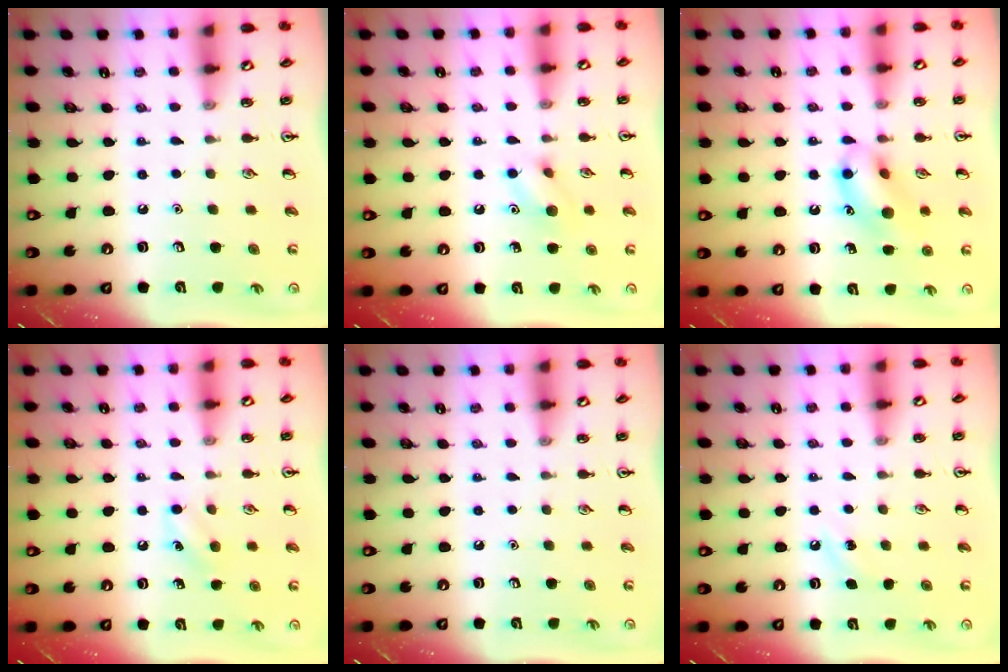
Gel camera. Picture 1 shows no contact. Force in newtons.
{"total": 7.5, "press": 7.4, "slide": 0.6}
{"total": 12.7, "press": 12.6, "slide": 1.7}
{"total": 7.2, "press": 7.0, "slide": 1.8}
{"total": 0.0}
{"total": 3.3, "press": 3.1, "slide": 1.2}